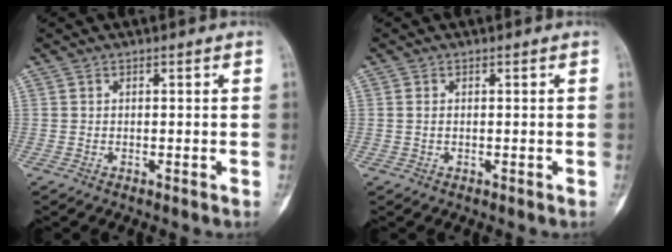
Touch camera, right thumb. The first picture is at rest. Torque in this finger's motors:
{"motor_torque": [-0.57, -0.31, -0.14, 0.14, 0.00]}